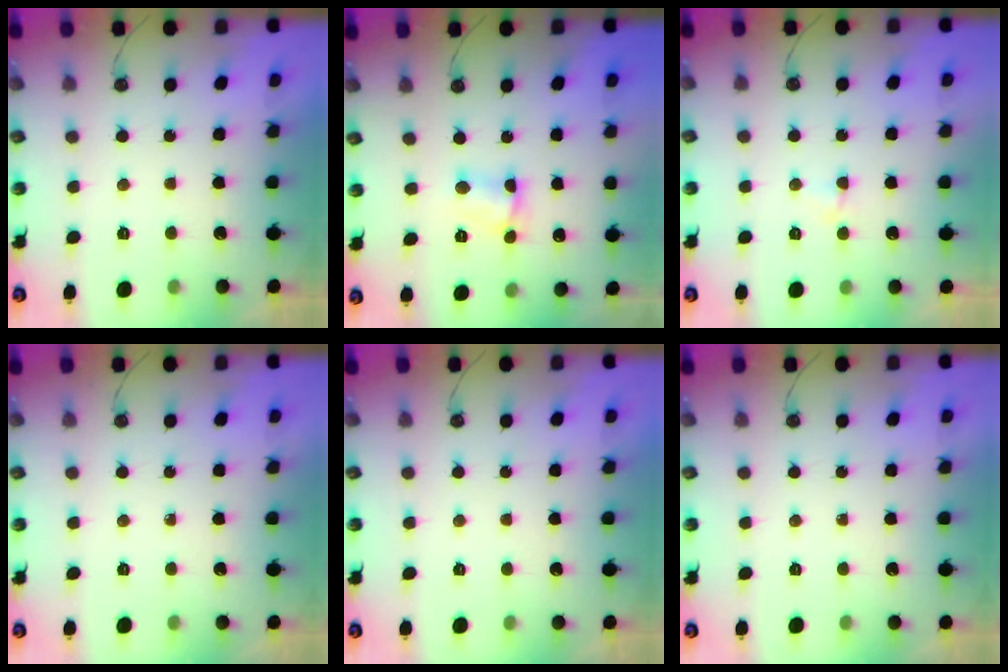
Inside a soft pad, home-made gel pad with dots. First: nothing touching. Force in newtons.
{"total": 3.3, "press": 3.3, "slide": 0.4}
{"total": 2.4, "press": 2.4, "slide": 0.4}
{"total": 0.0}
{"total": 0.0}
{"total": 0.0}